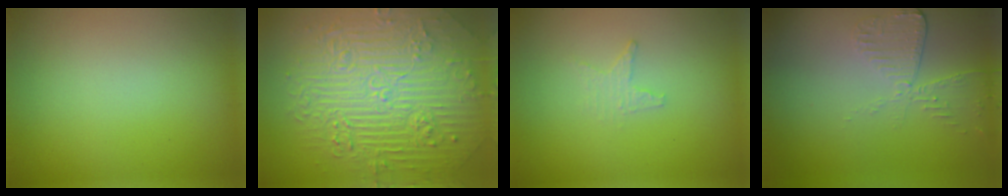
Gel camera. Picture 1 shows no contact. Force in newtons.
{"total": 11.2, "press": 7.3, "slide": 8.4}
{"total": 1.2, "press": 1.2, "slide": 0.4}
{"total": 2.5, "press": 2.3, "slide": 1.0}